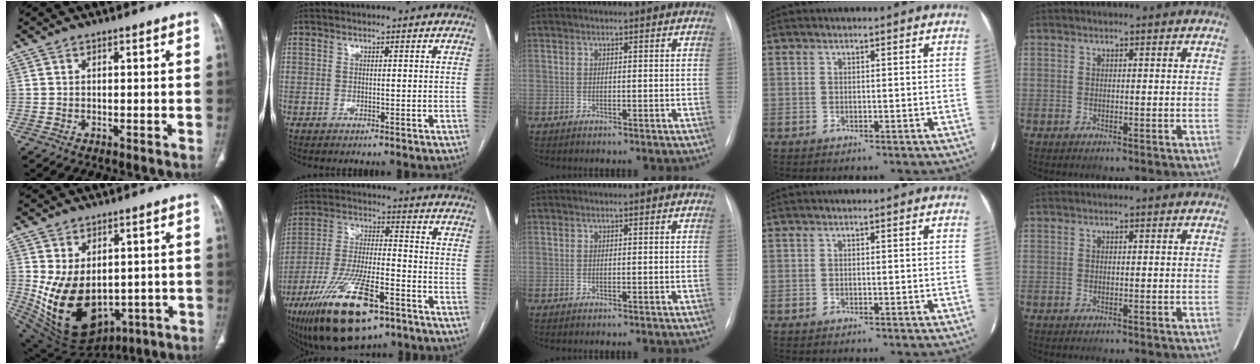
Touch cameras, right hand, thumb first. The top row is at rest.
{"thumb": {"total": 16.8, "force": [-1.1, 11.4, 12.3], "torque": [-0.200, -0.018, 0.024]}, "index": {"total": 18.9, "force": [-11.0, 5.2, 14.4], "torque": [-0.295, -0.026, -0.192]}}